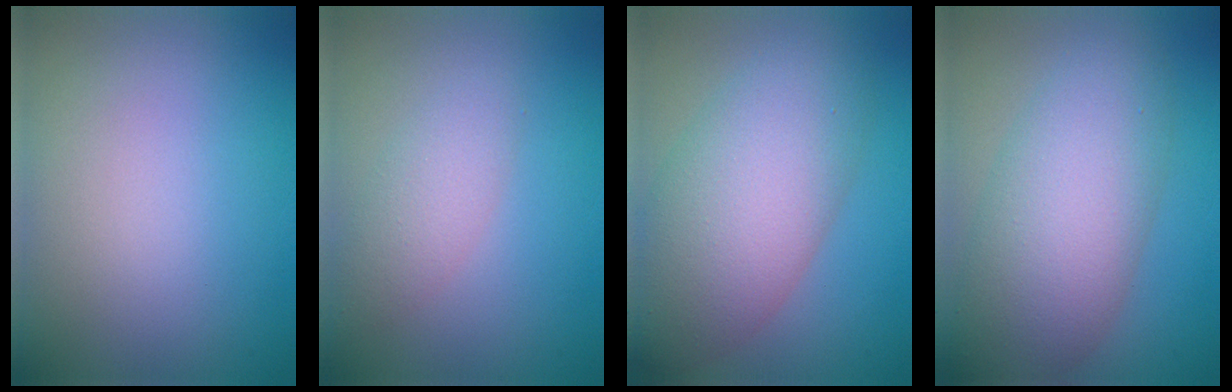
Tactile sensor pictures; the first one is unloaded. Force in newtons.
{"total": 2.6, "press": 2.6, "slide": 0.1}
{"total": 8.9, "press": 8.9, "slide": 0.5}
{"total": 8.3, "press": 8.2, "slide": 0.7}